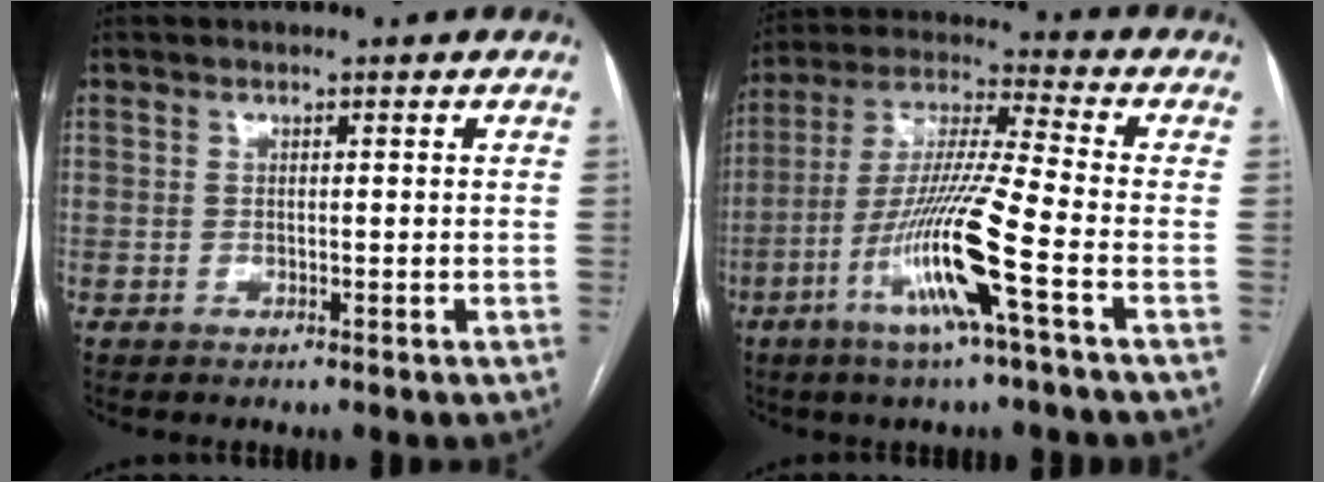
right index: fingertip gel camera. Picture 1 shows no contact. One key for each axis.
{"total": 14.4, "fx": -5.8, "fy": -0.7, "fz": 13.2, "tx": -0.266, "ty": -0.013, "tz": -0.115}